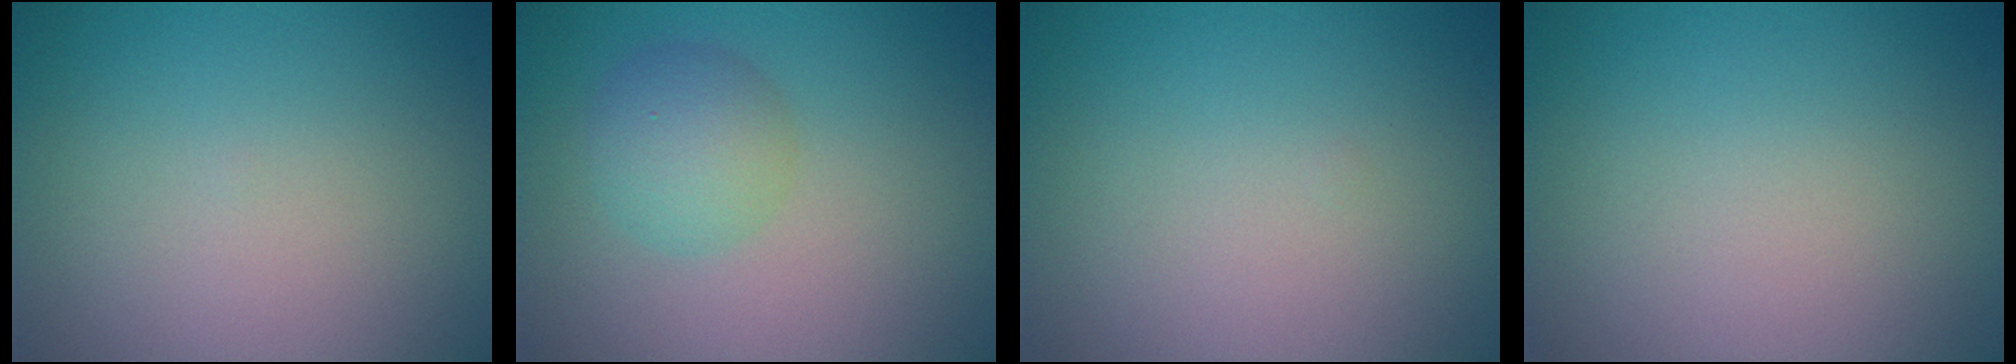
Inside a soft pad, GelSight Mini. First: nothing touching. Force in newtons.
{"total": 3.0, "press": 3.0, "slide": 0.1}
{"total": 0.0}
{"total": 0.0}